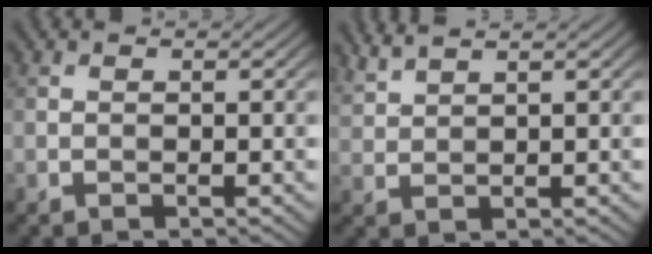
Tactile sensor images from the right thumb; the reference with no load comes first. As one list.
[{"total": 2.7, "force": [2.4, 0.3, 1.1], "torque": [-0.026, 0.009, 0.059]}]